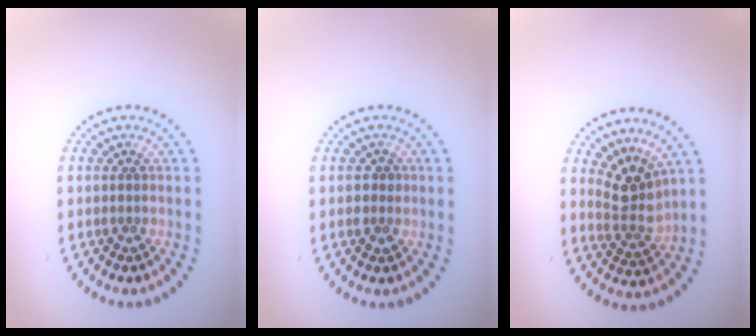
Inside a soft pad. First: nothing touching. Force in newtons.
{"total": 1.4, "press": 1.4, "slide": 0.3}
{"total": 3.1, "press": 2.3, "slide": 2.1}